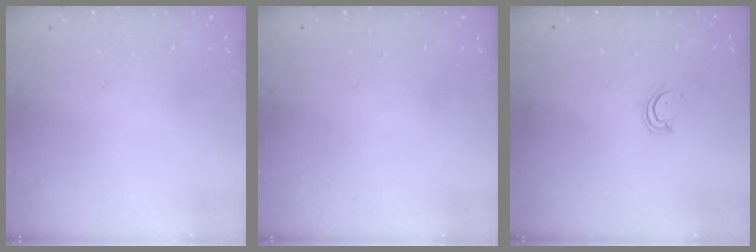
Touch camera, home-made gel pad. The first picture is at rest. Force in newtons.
{"total": 0.0}
{"total": 3.6, "press": 3.6, "slide": 0.3}